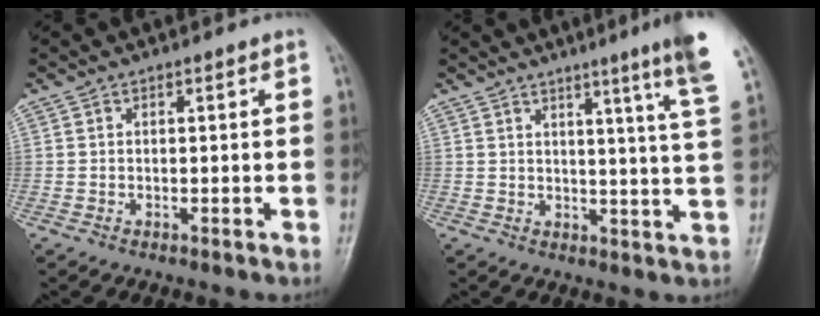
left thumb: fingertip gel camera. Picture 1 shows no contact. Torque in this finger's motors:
{"motor_torque": [3.04, 1.97, 1.28, -1.49, -0.01]}